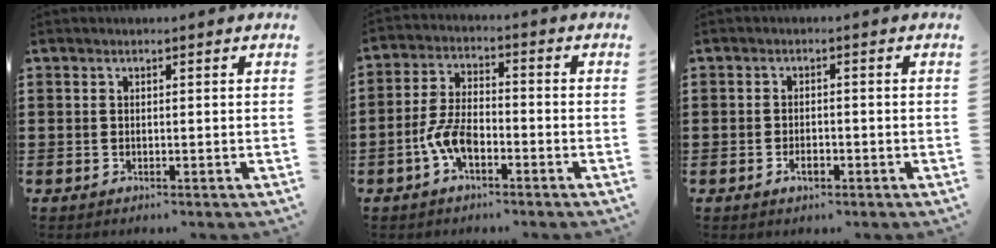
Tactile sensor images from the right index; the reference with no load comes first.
{"total": 6.7, "force": [-2.9, 3.0, 5.2], "torque": [-0.129, -0.004, -0.061]}
{"total": 2.0, "force": [-1.0, 0.9, 1.4], "torque": [-0.029, 0.000, -0.020]}